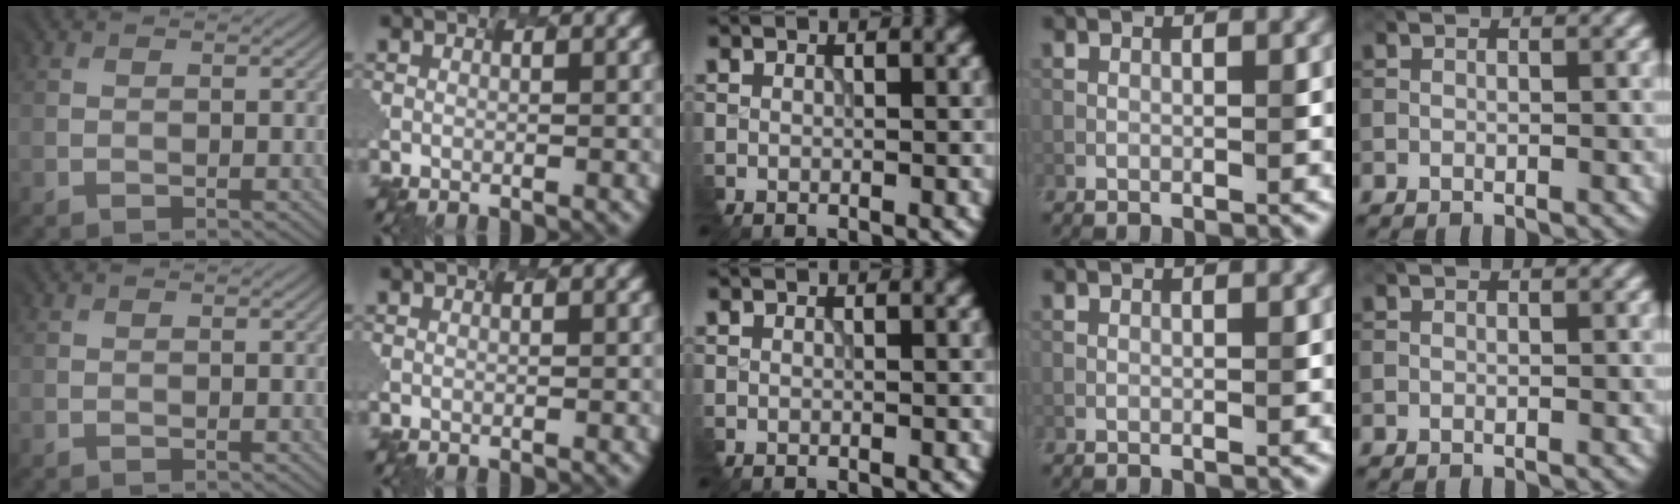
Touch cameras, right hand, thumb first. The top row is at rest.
{}